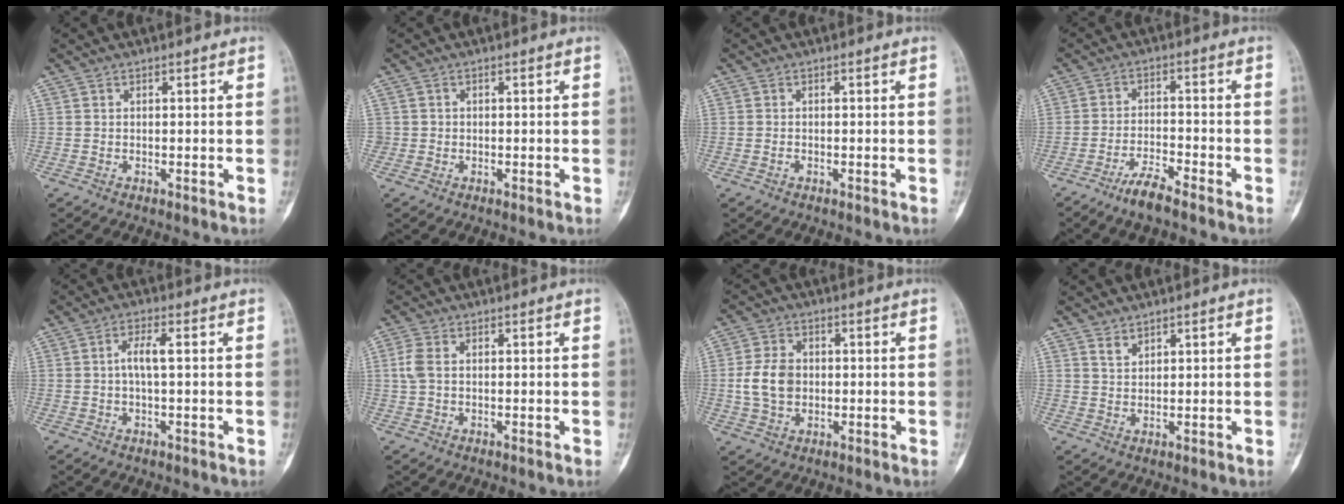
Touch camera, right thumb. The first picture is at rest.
{"total": 1.1, "force": [-0.1, 1.1, 0.0], "torque": [0.008, 0.006, -0.004]}
{"total": 0.6, "force": [-0.3, 0.4, 0.3], "torque": [-0.005, 0.003, -0.006]}
{"total": 5.3, "force": [-4.2, 0.7, 3.2], "torque": [-0.065, 0.020, -0.083]}
{"total": 3.7, "force": [0.2, 1.0, 3.5], "torque": [-0.073, 0.010, 0.000]}
{"total": 3.0, "force": [0.4, 1.9, 2.2], "torque": [-0.066, 0.007, 0.006]}
{"total": 7.3, "force": [-0.1, 5.5, 4.8], "torque": [-0.083, 0.007, -0.003]}
{"total": 1.9, "force": [1.6, 0.9, 0.7], "torque": [-0.003, -0.012, 0.031]}